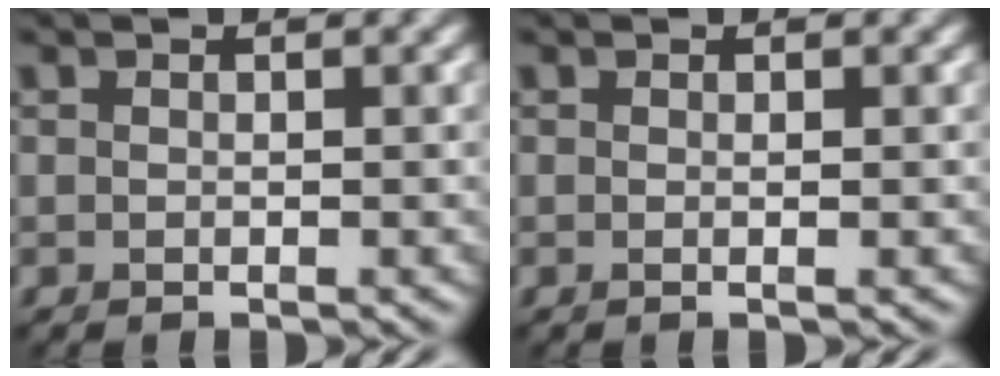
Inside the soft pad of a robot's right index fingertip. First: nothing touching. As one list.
[{"total": 0.6, "force": [0.0, 0.1, 0.6], "torque": [-0.008, -0.001, -0.001]}]